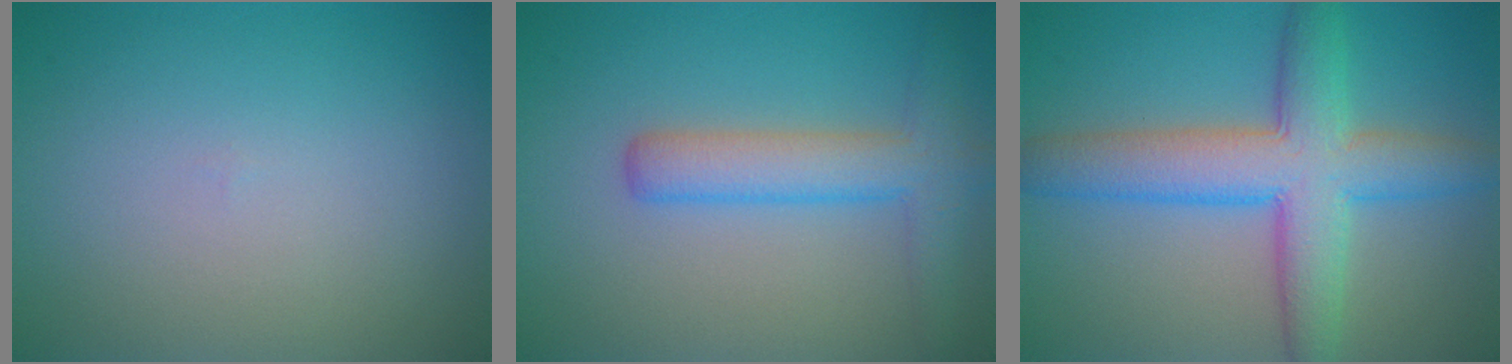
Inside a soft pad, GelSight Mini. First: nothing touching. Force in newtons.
{"total": 4.4, "press": 4.4, "slide": 0.1}
{"total": 7.6, "press": 7.6, "slide": 0.1}